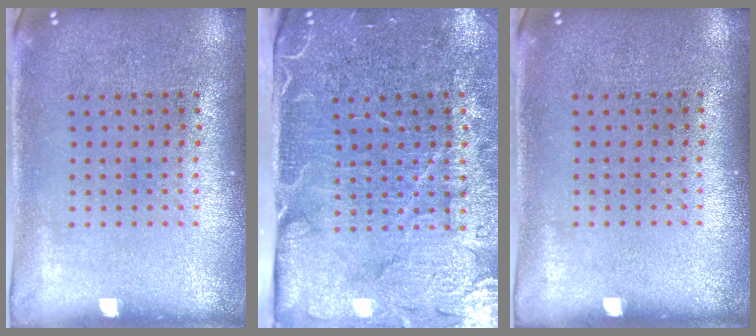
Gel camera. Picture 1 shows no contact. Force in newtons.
{"total": 4.8, "press": 4.0, "slide": 2.7}
{"total": 0.0}